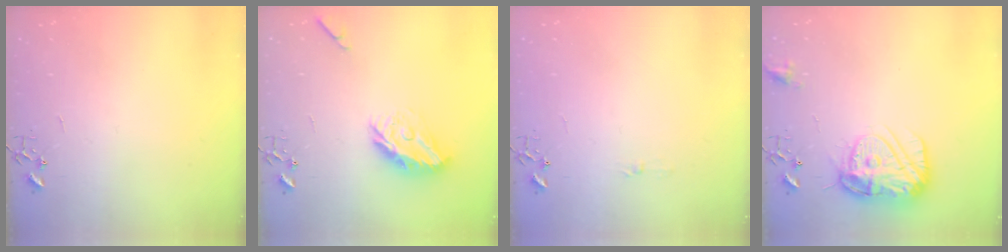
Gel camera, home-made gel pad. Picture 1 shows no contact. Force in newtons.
{"total": 13.5, "press": 13.4, "slide": 0.7}
{"total": 3.3, "press": 3.2, "slide": 0.4}
{"total": 16.8, "press": 16.7, "slide": 1.5}